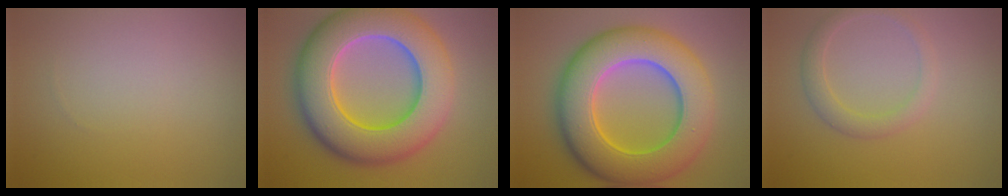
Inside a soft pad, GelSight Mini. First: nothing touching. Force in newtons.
{"total": 12.8, "press": 12.8, "slide": 0.6}
{"total": 11.8, "press": 11.8, "slide": 0.2}
{"total": 2.2, "press": 2.1, "slide": 0.1}